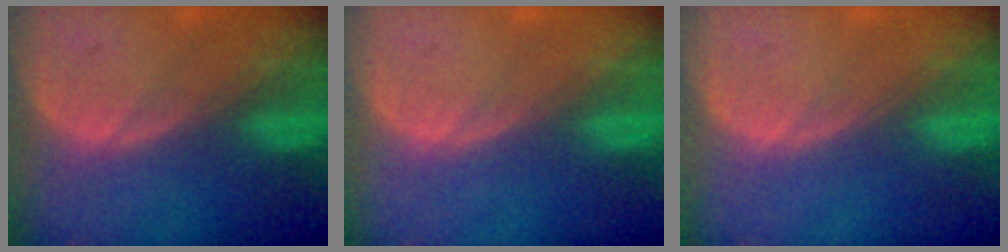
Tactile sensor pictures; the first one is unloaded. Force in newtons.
{"total": 0.0}
{"total": 0.0}